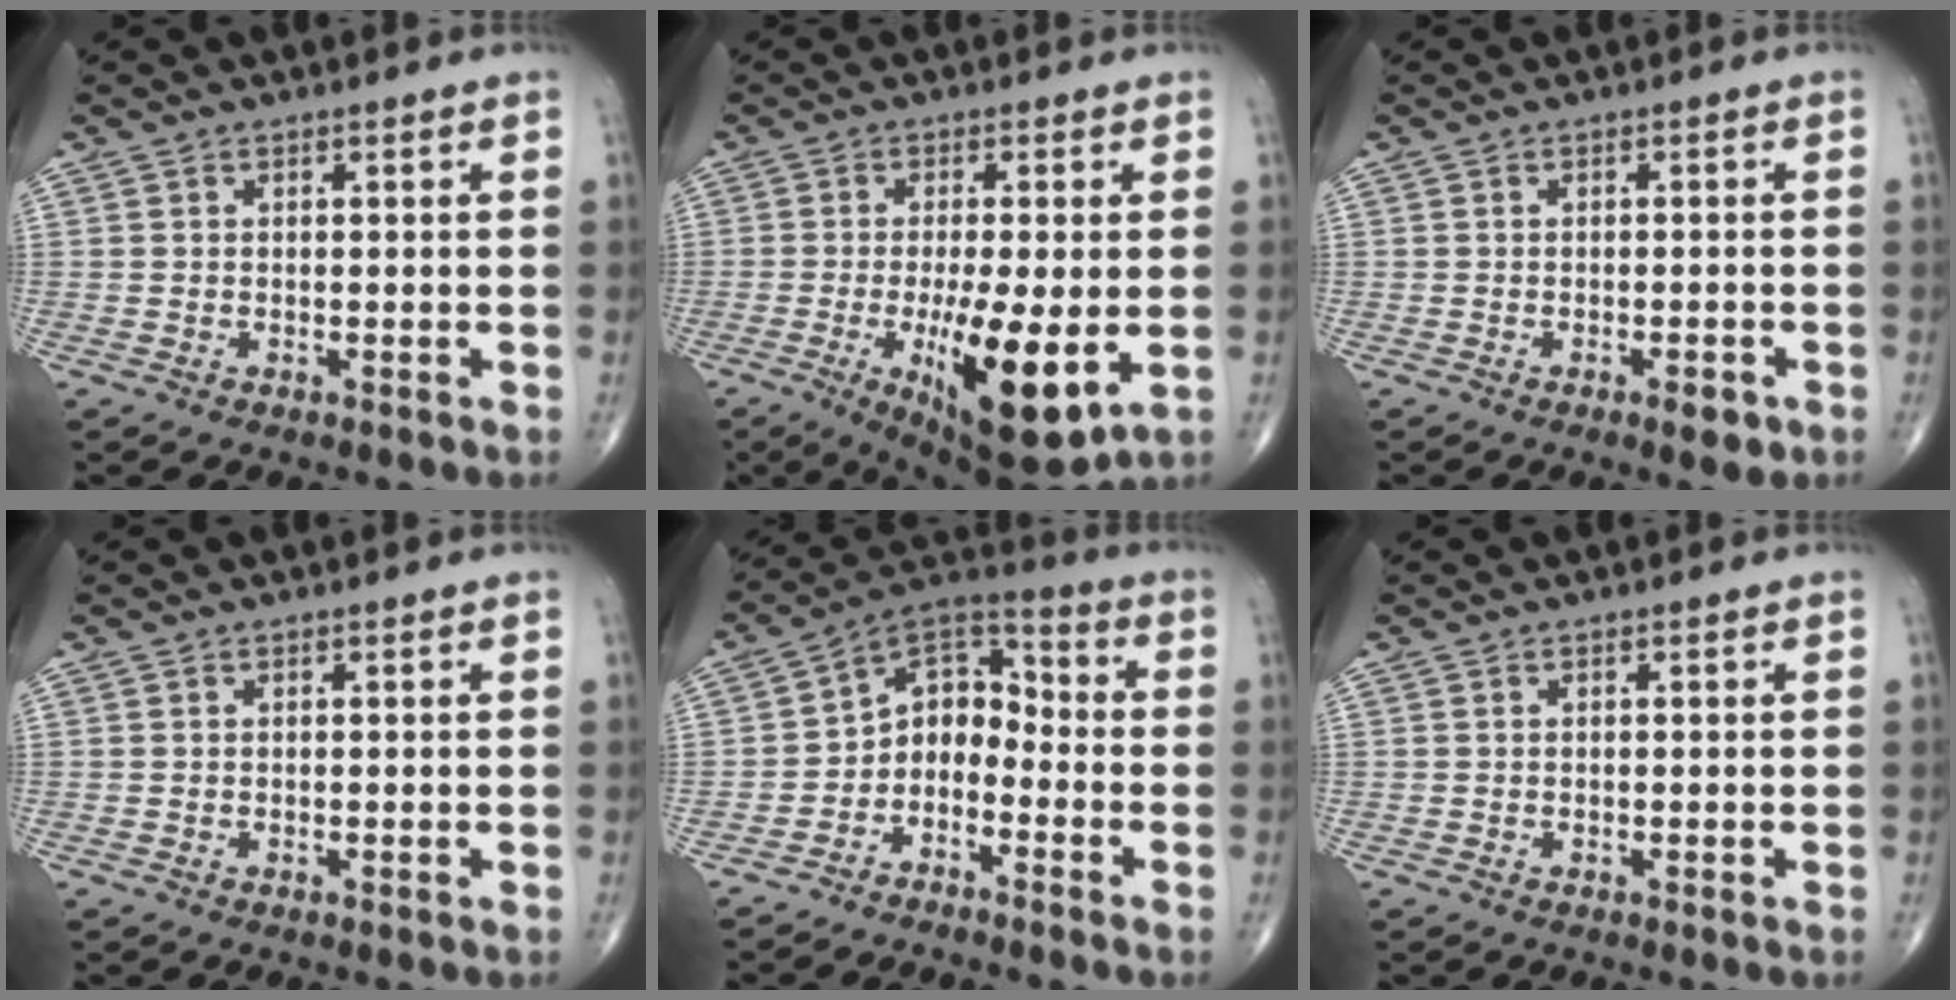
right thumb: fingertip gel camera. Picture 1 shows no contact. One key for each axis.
{"total": 14.5, "fx": -3.3, "fy": 4.2, "fz": 13.5, "tx": -0.218, "ty": -0.025, "tz": -0.042}
{"total": 2.9, "fx": -1.4, "fy": 1.1, "fz": 2.3, "tx": -0.028, "ty": 0.000, "tz": -0.018}
{"total": 0.0}
{"total": 9.0, "fx": -3.6, "fy": 6.4, "fz": 5.2, "tx": -0.058, "ty": 0.069, "tz": -0.083}
{"total": 0.0}